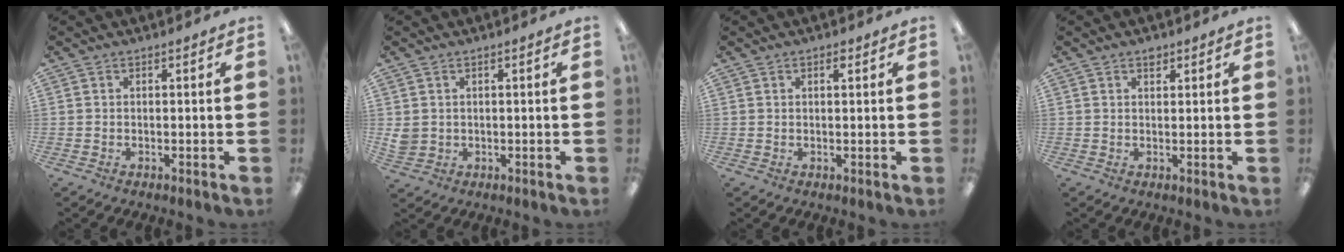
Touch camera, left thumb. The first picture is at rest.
{"total": 2.8, "force": [0.9, 2.5, 0.9], "torque": [-0.020, 0.004, 0.018]}
{"total": 1.1, "force": [0.7, 0.4, 0.7], "torque": [-0.008, -0.002, 0.011]}
{"total": 1.7, "force": [1.2, 0.8, 0.7], "torque": [-0.001, -0.006, 0.019]}